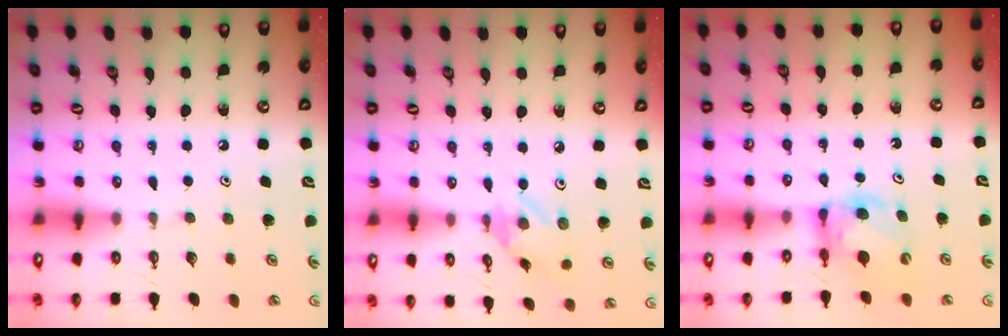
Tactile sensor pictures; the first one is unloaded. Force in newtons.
{"total": 3.2, "press": 3.2, "slide": 0.1}
{"total": 6.2, "press": 6.2, "slide": 0.6}